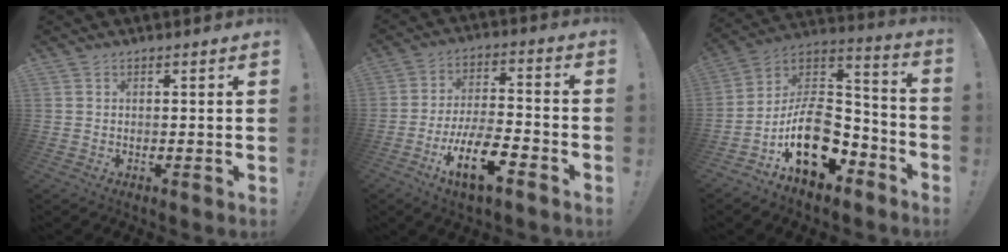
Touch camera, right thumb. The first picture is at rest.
{"total": 15.3, "force": [-8.2, 5.3, 11.7], "torque": [-0.214, 0.046, -0.135]}
{"total": 19.4, "force": [-6.9, 12.7, 12.9], "torque": [-0.211, 0.038, -0.104]}